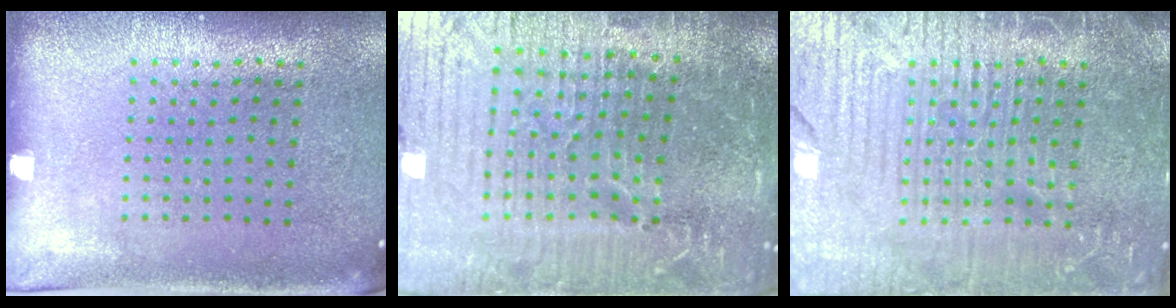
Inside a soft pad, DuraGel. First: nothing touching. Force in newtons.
{"total": 7.1, "press": 6.2, "slide": 3.6}
{"total": 7.1, "press": 7.0, "slide": 0.8}